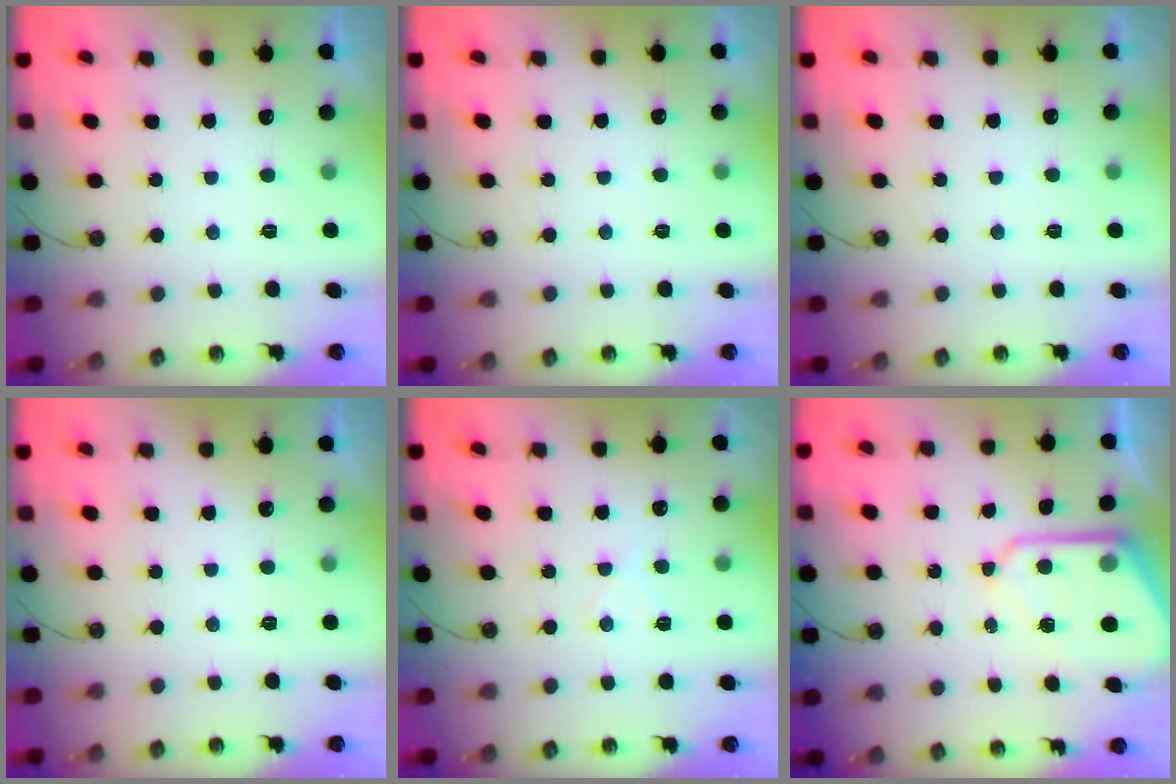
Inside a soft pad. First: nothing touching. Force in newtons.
{"total": 2.9, "press": 2.9, "slide": 0.5}
{"total": 2.9, "press": 2.9, "slide": 0.5}
{"total": 0.0}
{"total": 6.8, "press": 6.7, "slide": 0.6}
{"total": 10.9, "press": 10.9, "slide": 0.9}